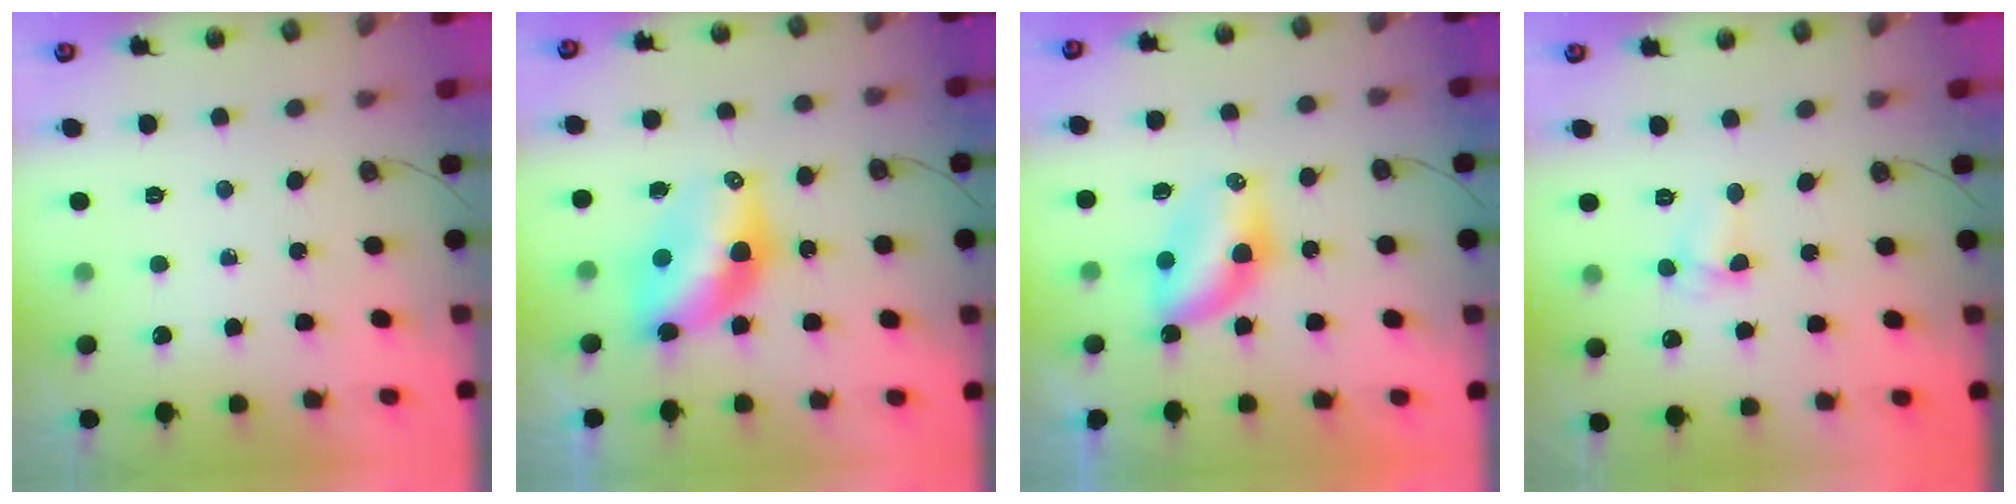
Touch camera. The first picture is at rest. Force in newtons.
{"total": 10.4, "press": 10.4, "slide": 0.8}
{"total": 6.5, "press": 6.5, "slide": 0.2}
{"total": 4.7, "press": 4.6, "slide": 0.5}